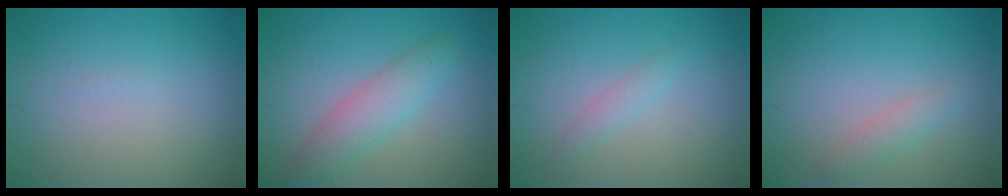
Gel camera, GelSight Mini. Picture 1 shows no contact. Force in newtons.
{"total": 3.6, "press": 3.6, "slide": 0.1}
{"total": 1.2, "press": 1.2, "slide": 0.1}
{"total": 1.6, "press": 1.6, "slide": 0.1}